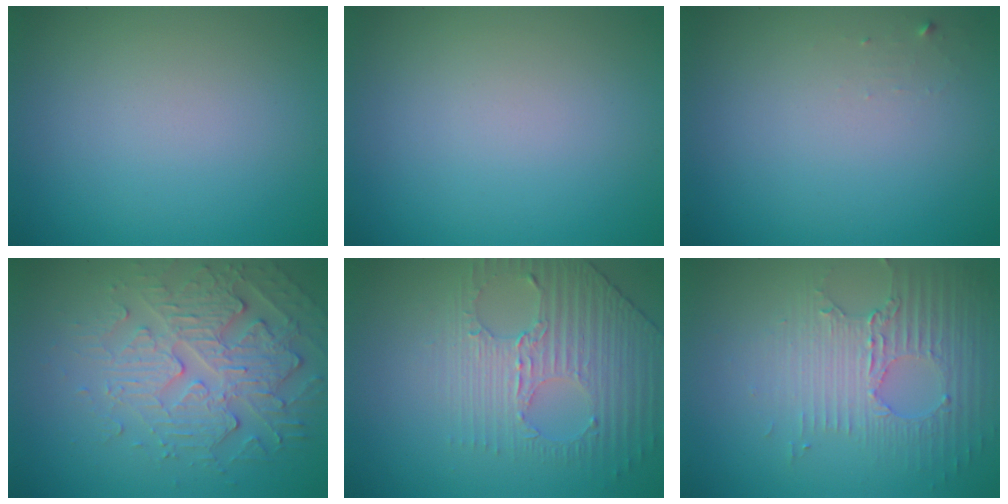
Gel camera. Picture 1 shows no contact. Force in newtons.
{"total": 0.0}
{"total": 0.6, "press": 0.6, "slide": 0.1}
{"total": 4.7, "press": 4.2, "slide": 2.3}
{"total": 4.0, "press": 3.5, "slide": 1.9}
{"total": 3.7, "press": 3.3, "slide": 1.7}